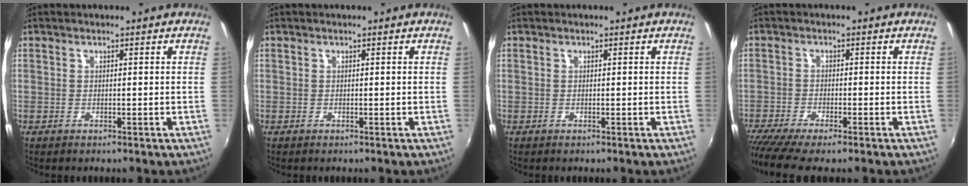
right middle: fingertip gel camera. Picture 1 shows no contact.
{"total": 0.0}
{"total": 0.0}
{"total": 7.3, "force": [-6.0, 0.5, 4.1], "torque": [-0.104, -0.034, -0.105]}